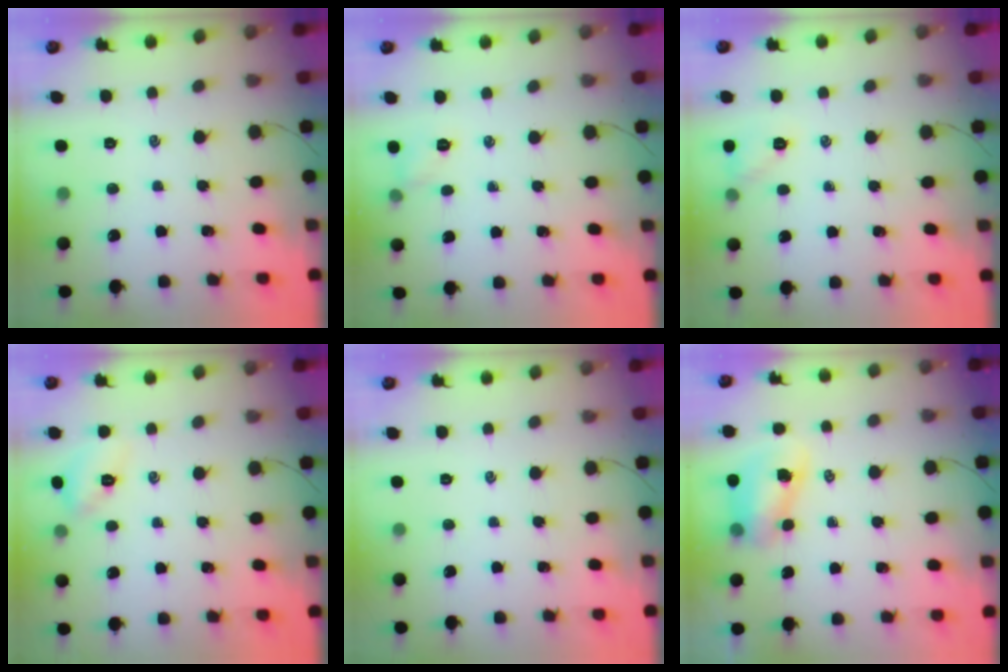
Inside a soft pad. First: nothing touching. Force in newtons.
{"total": 4.7, "press": 4.5, "slide": 1.1}
{"total": 6.5, "press": 6.4, "slide": 1.1}
{"total": 6.3, "press": 6.1, "slide": 1.3}
{"total": 0.0}
{"total": 7.9, "press": 7.9, "slide": 1.0}